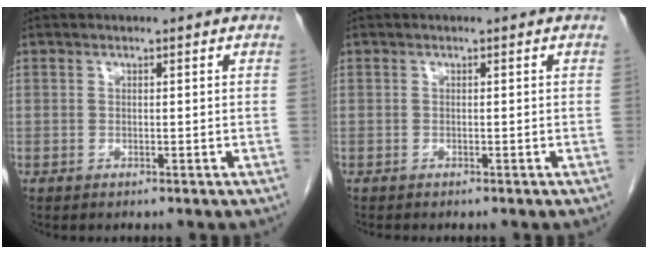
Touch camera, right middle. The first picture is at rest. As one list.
[{"total": 0.6, "force": [-0.5, 0.0, 0.2], "torque": [-0.007, -0.002, -0.010]}]